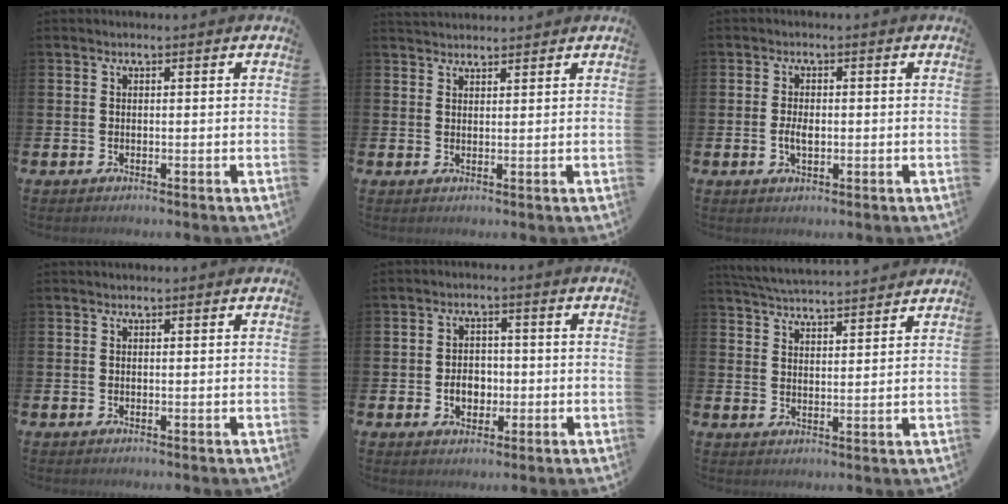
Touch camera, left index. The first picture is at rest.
{"total": 2.2, "force": [2.1, 0.5, 0.0], "torque": [0.006, -0.010, 0.037]}
{"total": 2.5, "force": [-0.2, 1.3, 2.0], "torque": [-0.028, -0.001, -0.007]}
{"total": 0.0}
{"total": 3.7, "force": [-0.8, 2.9, 2.2], "torque": [-0.029, -0.002, -0.021]}
{"total": 5.0, "force": [5.0, 0.1, 0.4], "torque": [-0.026, -0.029, 0.089]}